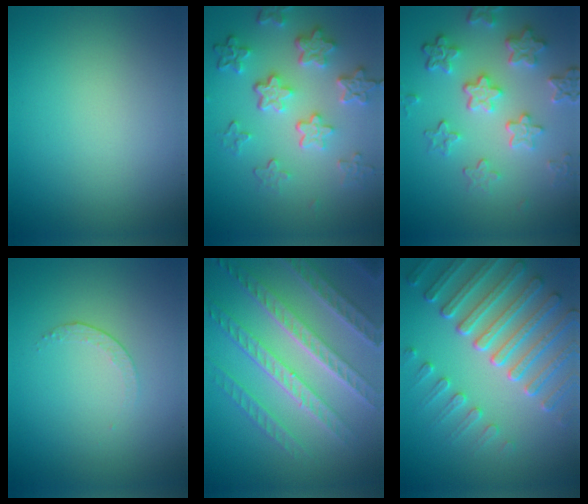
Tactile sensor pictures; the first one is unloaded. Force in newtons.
{"total": 5.8, "press": 4.4, "slide": 3.8}
{"total": 5.7, "press": 4.3, "slide": 3.8}
{"total": 1.2, "press": 0.5, "slide": 1.1}
{"total": 7.6, "press": 5.6, "slide": 5.2}
{"total": 7.3, "press": 5.6, "slide": 4.7}